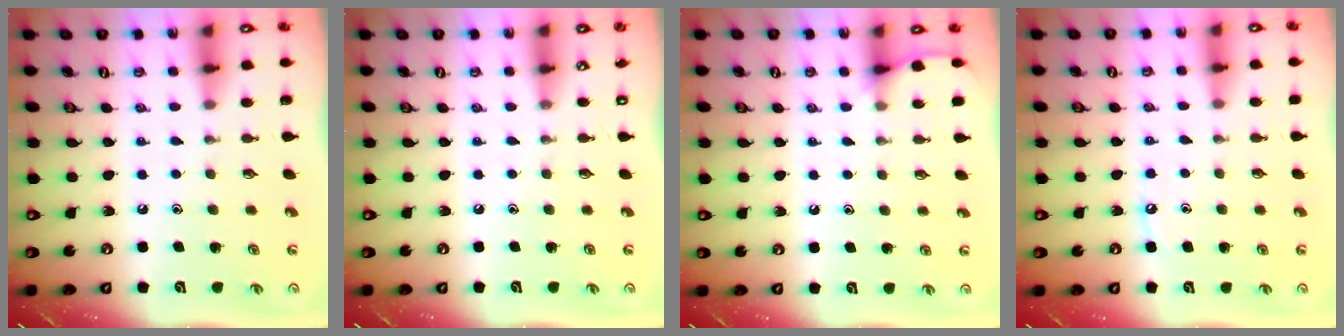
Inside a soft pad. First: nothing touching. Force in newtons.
{"total": 0.0}
{"total": 5.0, "press": 5.0, "slide": 0.7}
{"total": 4.2, "press": 4.2, "slide": 0.6}